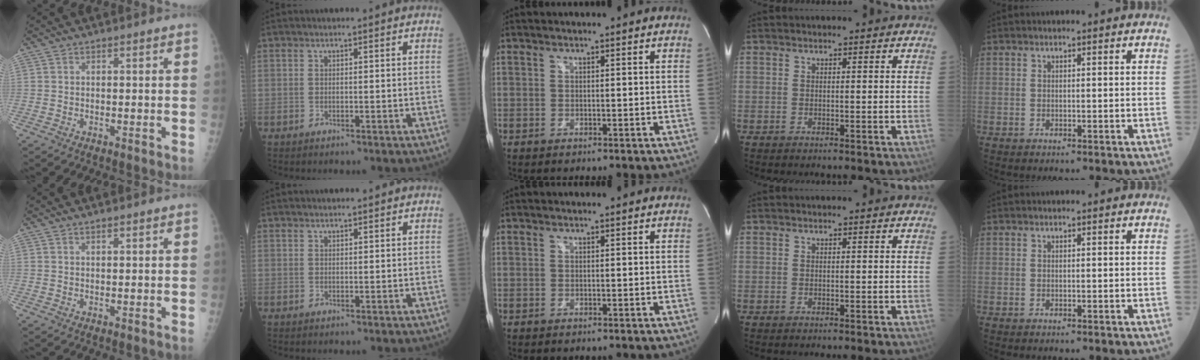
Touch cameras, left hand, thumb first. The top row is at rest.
{"thumb": {"total": 0.9, "force": [0.7, 0.2, 0.5], "torque": [-0.006, -0.003, 0.013]}, "index": {"total": 1.8, "force": [1.7, 0.2, 0.6], "torque": [-0.004, 0.020, 0.027]}}